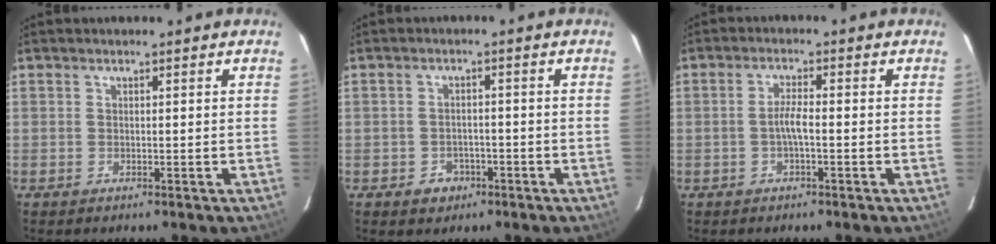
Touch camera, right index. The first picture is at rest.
{"total": 3.7, "force": [-2.0, 3.0, 0.8], "torque": [-0.027, 0.008, -0.022]}
{"total": 2.7, "force": [-0.9, 0.2, 2.5], "torque": [-0.051, 0.004, -0.017]}